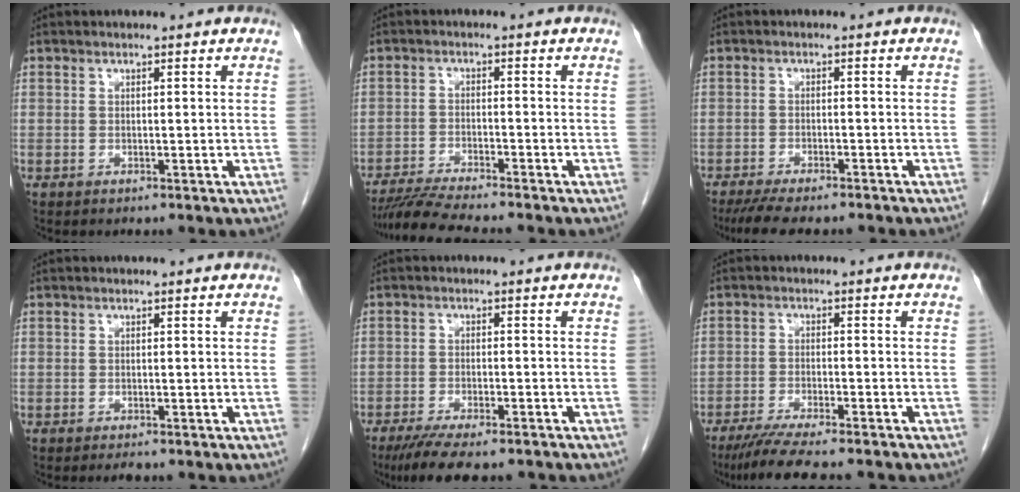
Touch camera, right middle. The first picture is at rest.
{"total": 7.2, "force": [-6.4, -0.7, 3.1], "torque": [-0.051, -0.023, -0.112]}
{"total": 9.3, "force": [-8.0, 1.7, 4.4], "torque": [-0.063, -0.010, -0.119]}
{"total": 0.9, "force": [-0.8, 0.1, 0.5], "torque": [-0.010, -0.002, -0.008]}
{"total": 10.0, "force": [-7.9, 2.7, 5.6], "torque": [-0.081, -0.011, -0.119]}
{"total": 10.1, "force": [-8.5, 0.5, 5.4], "torque": [-0.079, -0.024, -0.132]}